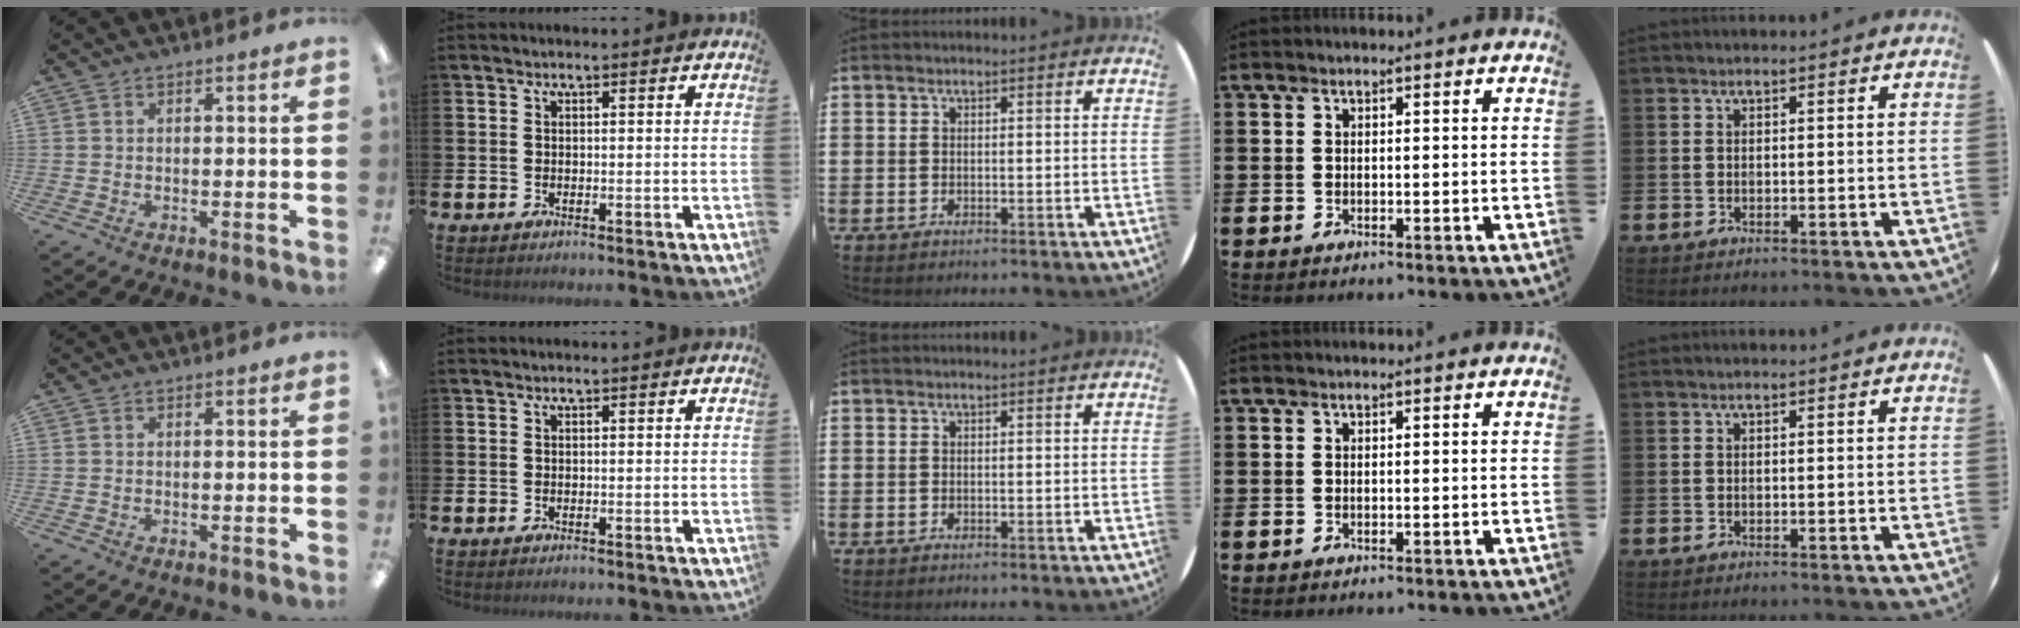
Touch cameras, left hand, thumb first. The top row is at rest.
{}